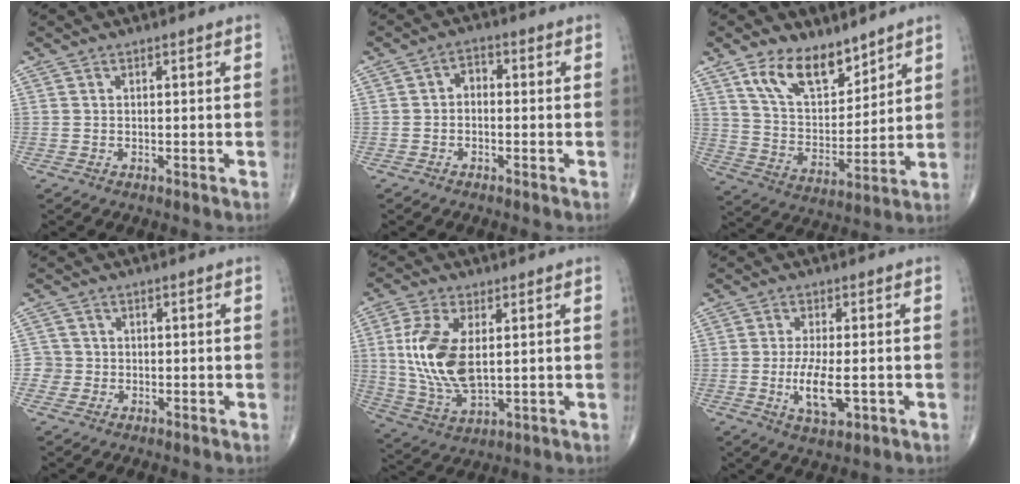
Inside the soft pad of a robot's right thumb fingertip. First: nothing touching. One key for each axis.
{"total": 2.5, "fx": -0.5, "fy": 1.8, "fz": 1.7, "tx": -0.014, "ty": 0.014, "tz": -0.021}
{"total": 12.7, "fx": 8.7, "fy": 6.4, "fz": 6.6, "tx": -0.088, "ty": -0.059, "tz": 0.169}
{"total": 2.3, "fx": -0.5, "fy": 2.3, "fz": -0.2, "tx": 0.022, "ty": 0.009, "tz": -0.015}
{"total": 13.6, "fx": 1.9, "fy": 6.8, "fz": 11.6, "tx": -0.245, "ty": -0.015, "tz": 0.045}
{"total": 7.0, "fx": -1.4, "fy": 2.6, "fz": 6.3, "tx": -0.122, "ty": -0.013, "tz": -0.021}